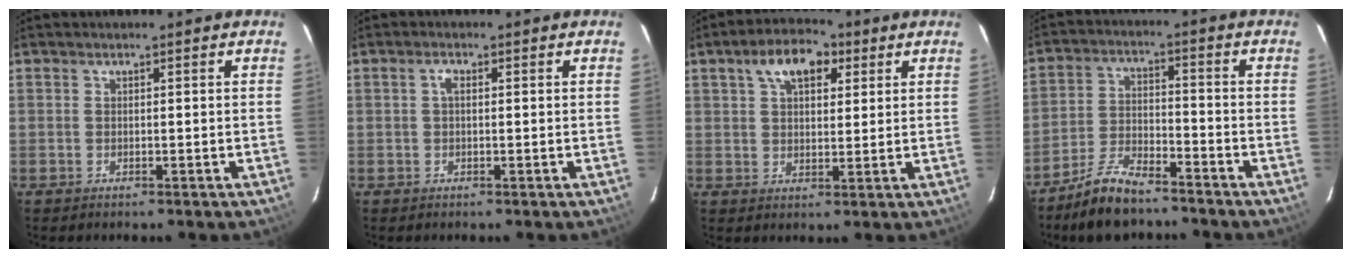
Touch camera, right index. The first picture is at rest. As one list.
[{"total": 1.4, "force": [0.2, 0.7, 1.2], "torque": [-0.024, 0.007, 0.001]}, {"total": 8.5, "force": [4.0, 4.7, 5.8], "torque": [-0.098, 0.030, 0.067]}, {"total": 9.5, "force": [-8.0, 2.5, 4.6], "torque": [-0.107, 0.003, -0.150]}]